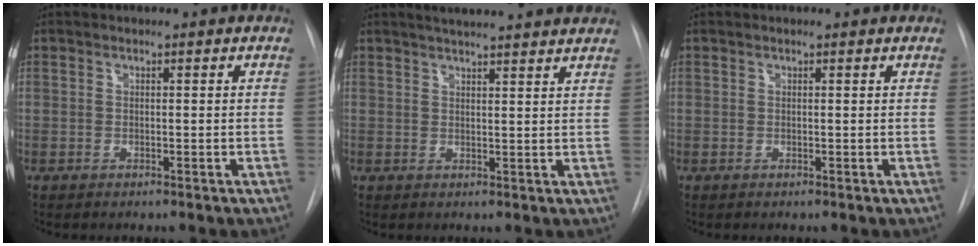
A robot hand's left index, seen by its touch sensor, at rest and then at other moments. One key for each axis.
{"total": 12.3, "fx": 11.1, "fy": 0.8, "fz": 5.2, "tx": -0.076, "ty": 0.016, "tz": 0.134}
{"total": 0.6, "fx": 0.5, "fy": 0.1, "fz": 0.2, "tx": -0.008, "ty": 0.005, "tz": 0.004}